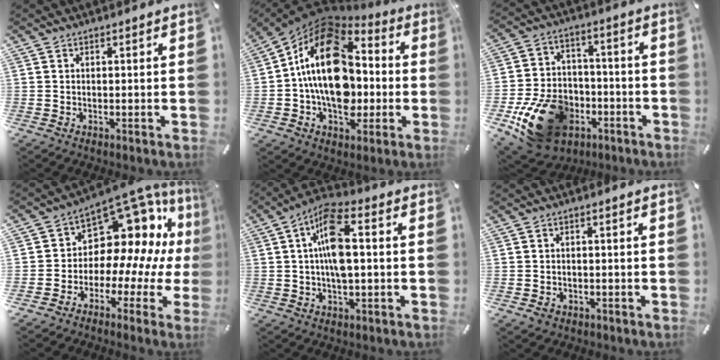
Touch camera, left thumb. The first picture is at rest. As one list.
[{"total": 22.0, "force": [0.4, 15.1, 16.0], "torque": [-0.305, -0.001, 0.007]}, {"total": 19.8, "force": [-8.7, 14.1, 10.8], "torque": [-0.194, 0.056, -0.132]}, {"total": 15.7, "force": [7.8, 9.9, 9.4], "torque": [-0.137, -0.085, 0.137]}, {"total": 11.0, "force": [0.6, 4.4, 10.1], "torque": [-0.200, 0.009, 0.010]}, {"total": 2.2, "force": [-1.1, 1.8, 0.8], "torque": [-0.012, 0.006, -0.023]}]